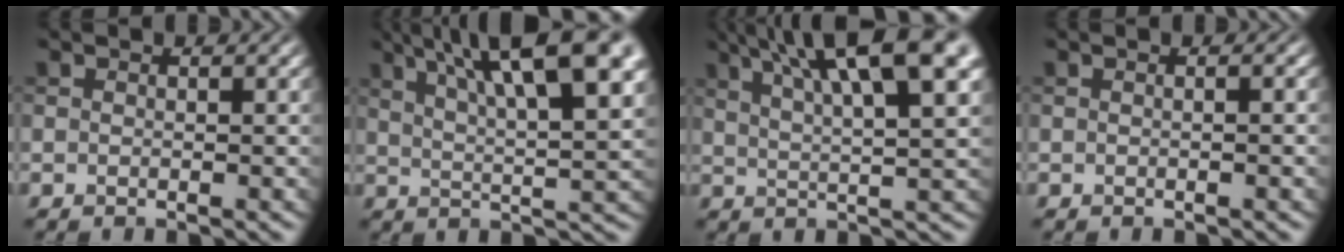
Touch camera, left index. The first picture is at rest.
{"total": 13.7, "force": [7.3, 4.0, 10.9], "torque": [-0.135, 0.023, 0.099]}
{"total": 12.2, "force": [6.6, 3.2, 9.8], "torque": [-0.126, 0.027, 0.091]}
{"total": 1.0, "force": [-0.1, 0.3, 1.0], "torque": [-0.009, 0.002, -0.005]}